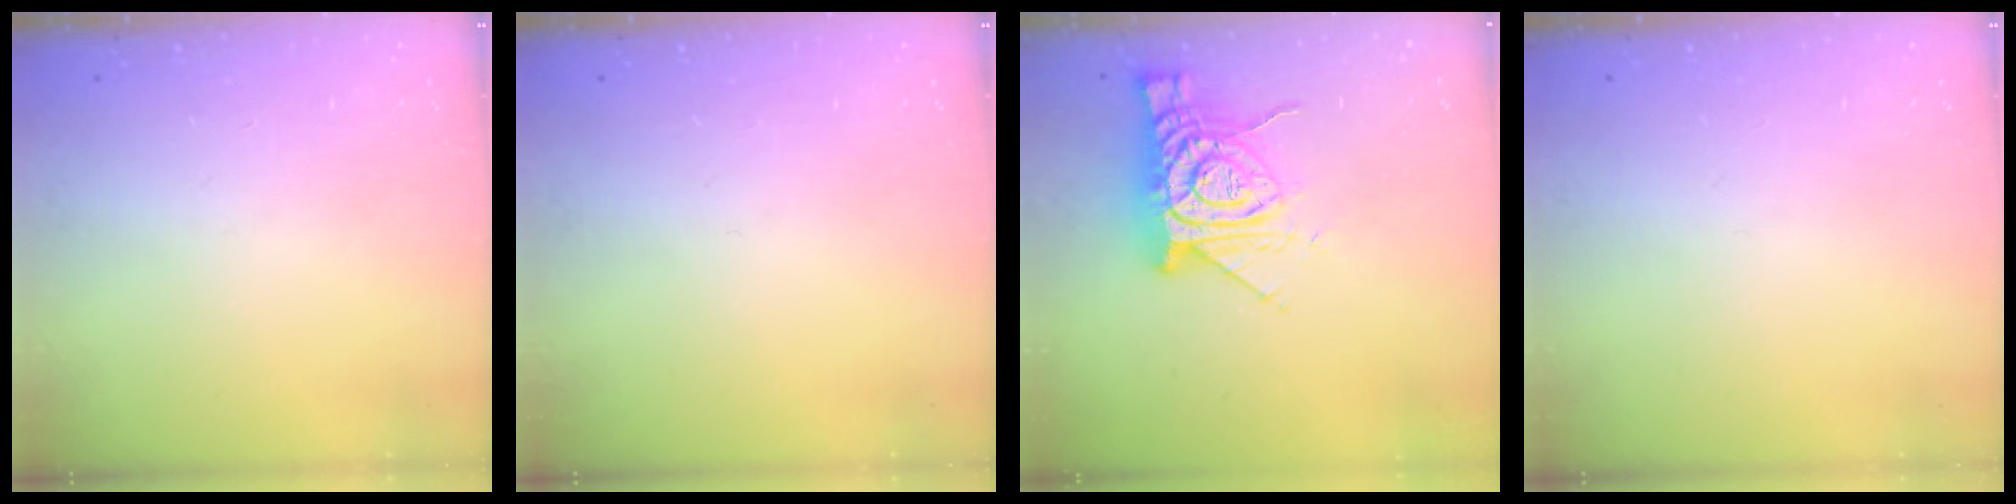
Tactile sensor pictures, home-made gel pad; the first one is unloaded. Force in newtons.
{"total": 0.0}
{"total": 13.0, "press": 13.0, "slide": 1.4}
{"total": 0.0}